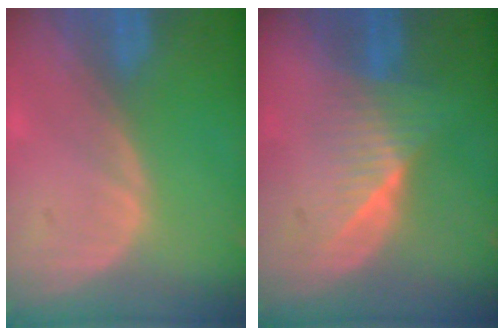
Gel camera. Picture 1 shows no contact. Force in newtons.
{"total": 6.1, "press": 5.7, "slide": 2.1}